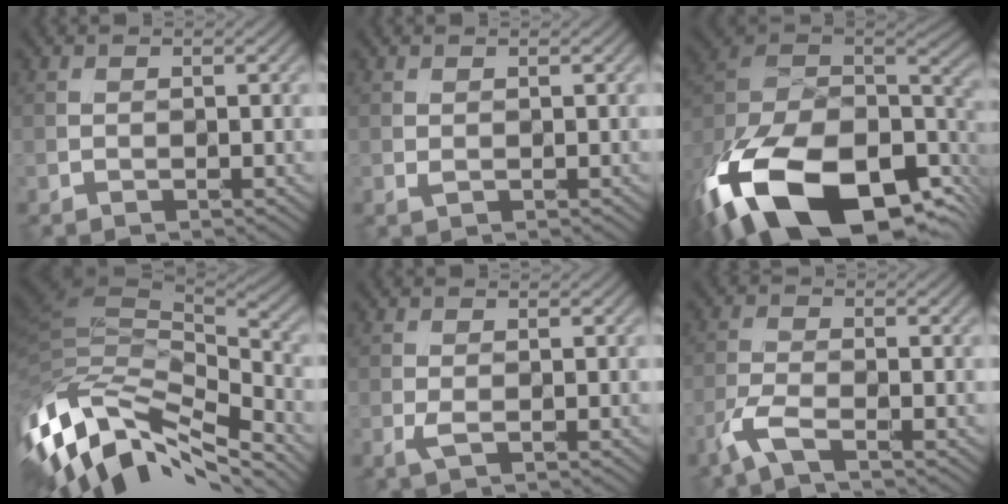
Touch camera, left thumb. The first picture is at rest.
{"total": 0.5, "force": [0.1, 0.3, 0.4], "torque": [-0.011, -0.002, 0.001]}
{"total": 21.0, "force": [-11.5, 9.8, 14.5], "torque": [-0.331, -0.041, -0.165]}
{"total": 15.5, "force": [-9.0, 7.3, 10.3], "torque": [-0.252, -0.035, -0.147]}
{"total": 1.2, "force": [-0.1, 0.4, 1.1], "torque": [-0.033, -0.003, -0.006]}
{"total": 3.6, "force": [-2.4, 0.7, 2.7], "torque": [-0.070, -0.004, -0.064]}